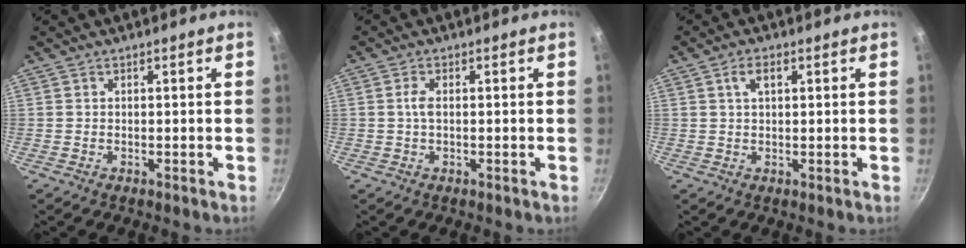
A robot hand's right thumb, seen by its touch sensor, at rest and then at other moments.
{"total": 2.1, "force": [0.1, 1.0, 1.8], "torque": [-0.042, 0.004, 0.001]}
{"total": 3.2, "force": [1.1, 1.7, 2.5], "torque": [-0.036, 0.005, 0.020]}